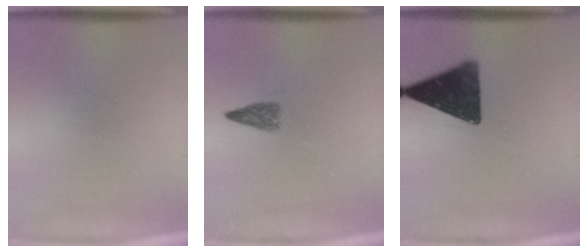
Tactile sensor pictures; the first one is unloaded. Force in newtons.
{"total": 2.3}
{"total": 15.0}